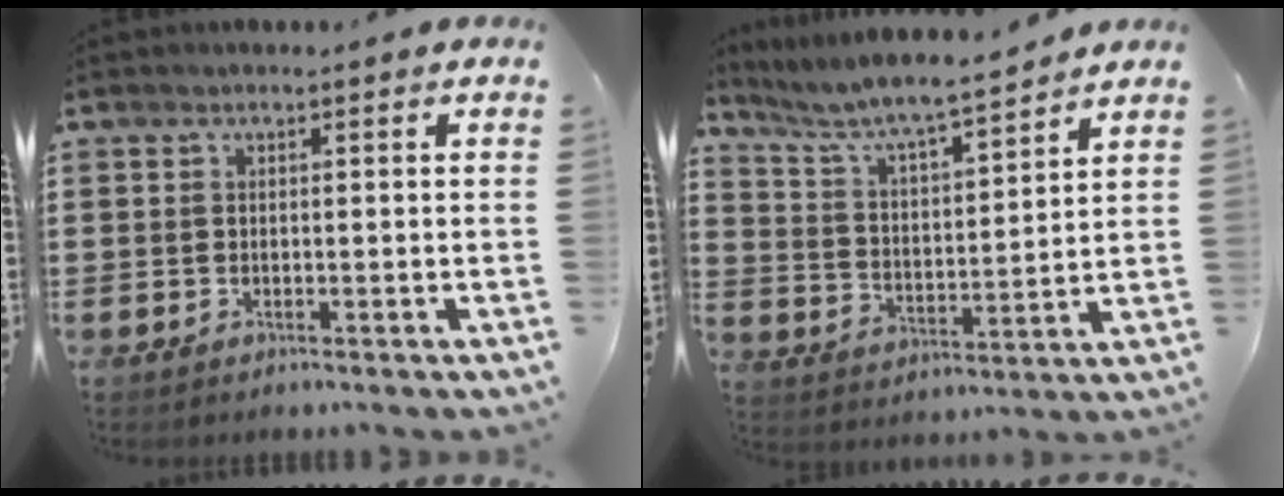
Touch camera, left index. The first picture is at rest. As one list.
[{"total": 6.4, "force": [5.9, 0.4, 2.6], "torque": [-0.076, -0.038, 0.097]}]